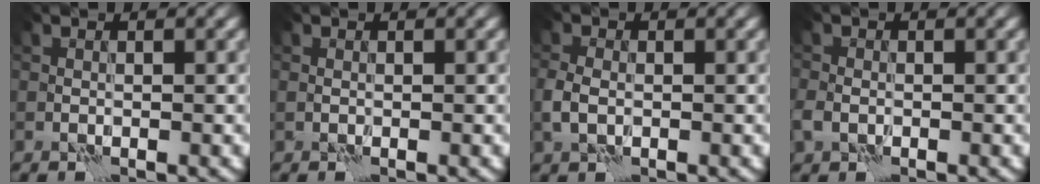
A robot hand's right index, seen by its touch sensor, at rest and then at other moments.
{"total": 0.0}
{"total": 2.3, "force": [-0.5, 1.6, 1.6], "torque": [-0.038, 0.000, -0.015]}
{"total": 1.7, "force": [-0.6, 1.5, 0.8], "torque": [-0.019, -0.004, -0.018]}